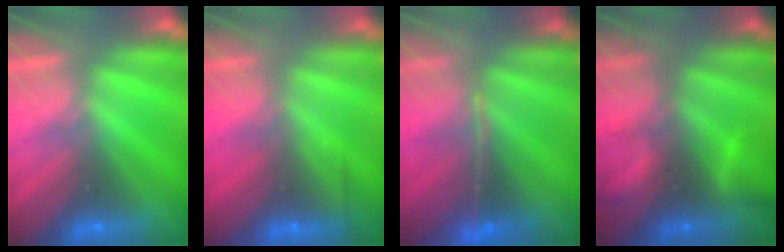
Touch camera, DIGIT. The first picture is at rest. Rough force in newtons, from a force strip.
{"total": 2.5}
{"total": 1.3}
{"total": 6.8}